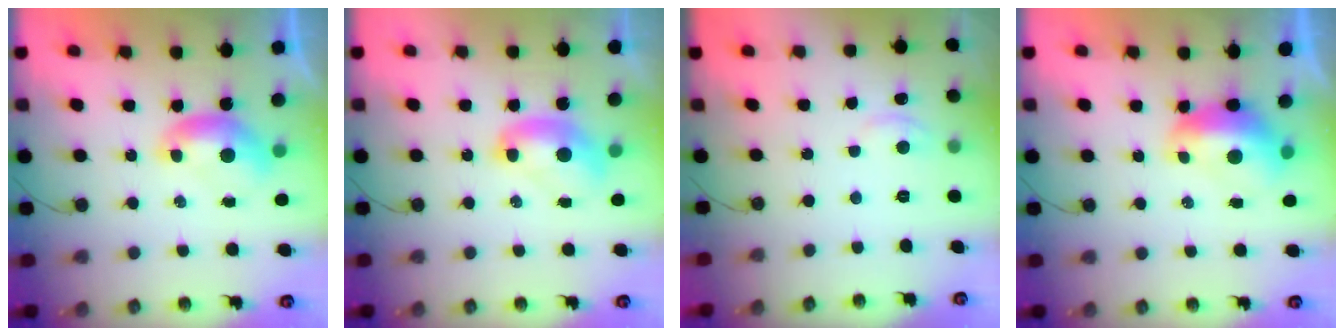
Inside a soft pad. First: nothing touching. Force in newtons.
{"total": 2.2, "press": 2.2, "slide": 0.2}
{"total": 2.7, "press": 2.6, "slide": 0.5}
{"total": 2.1, "press": 2.0, "slide": 0.6}